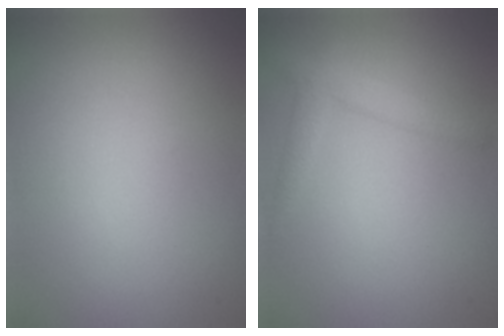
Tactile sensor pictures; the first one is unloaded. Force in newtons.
{"total": 2.3, "press": 2.3, "slide": 0.1}